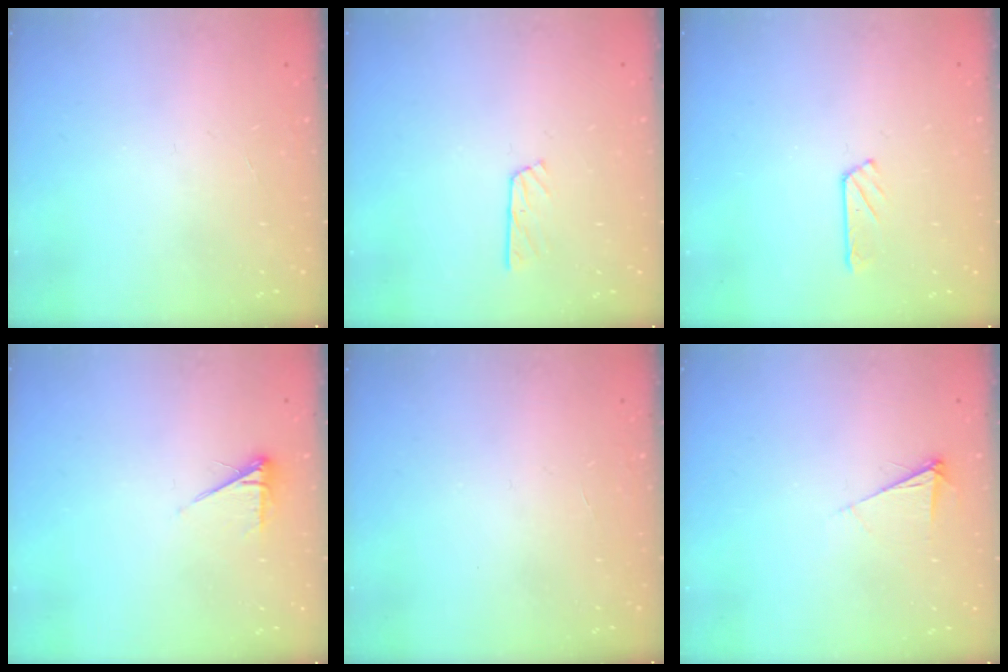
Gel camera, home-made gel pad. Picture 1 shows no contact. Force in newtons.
{"total": 4.5, "press": 4.5, "slide": 0.4}
{"total": 2.4, "press": 2.3, "slide": 0.3}
{"total": 5.5, "press": 5.5, "slide": 0.7}
{"total": 0.0}
{"total": 4.5, "press": 4.5, "slide": 0.6}